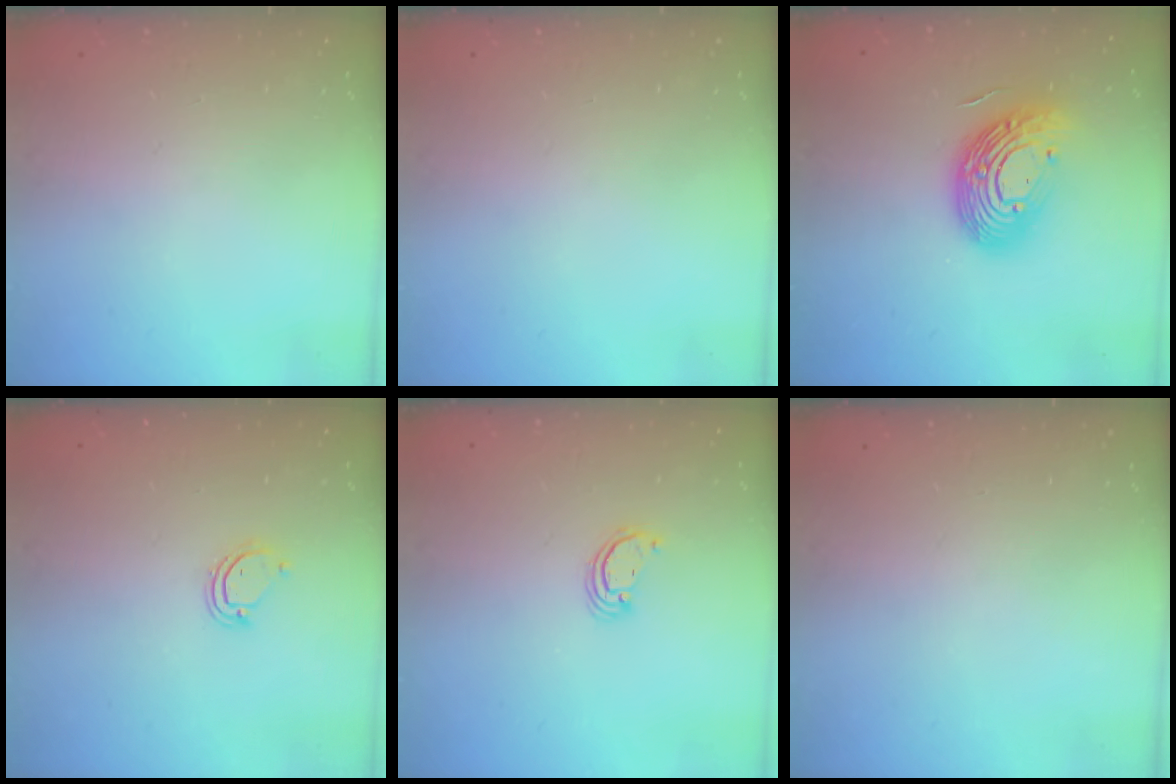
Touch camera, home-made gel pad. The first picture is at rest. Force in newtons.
{"total": 0.0}
{"total": 17.0, "press": 16.9, "slide": 1.2}
{"total": 3.1, "press": 3.1, "slide": 0.2}
{"total": 2.6, "press": 2.6, "slide": 0.2}
{"total": 0.0}